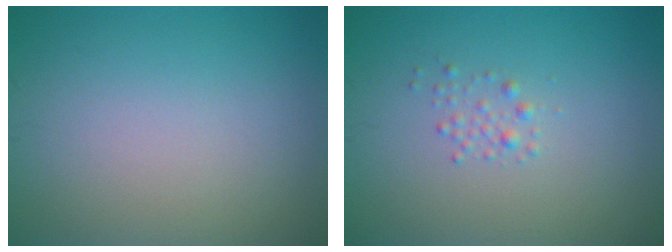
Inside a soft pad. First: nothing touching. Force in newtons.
{"total": 1.1, "press": 1.1, "slide": 0.1}